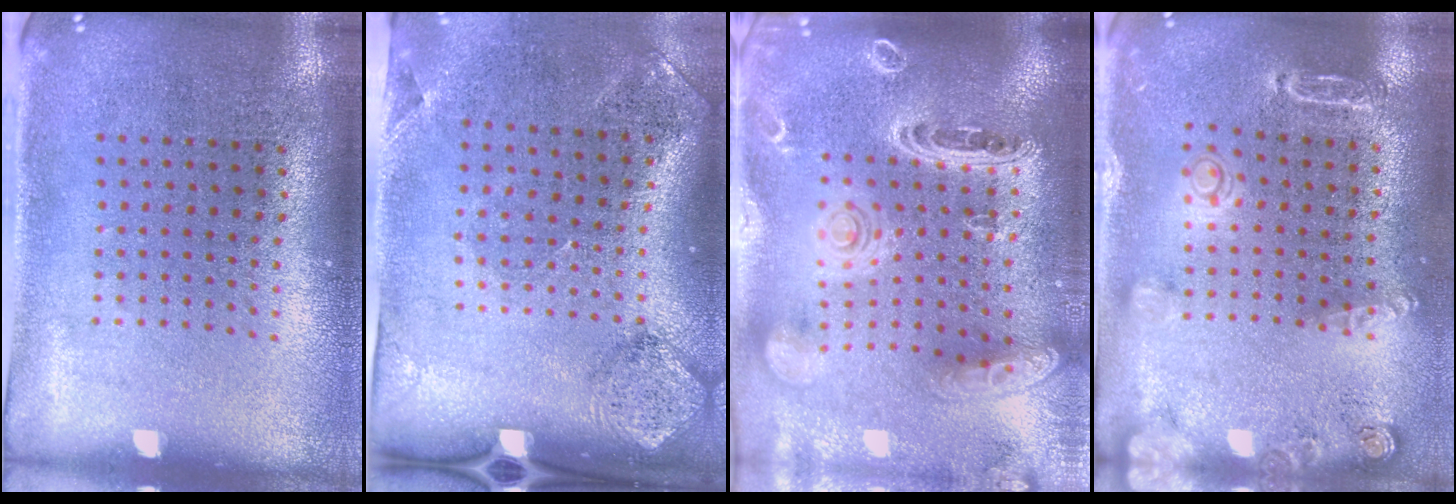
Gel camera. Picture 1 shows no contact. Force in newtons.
{"total": 1.8, "press": 1.2, "slide": 1.4}
{"total": 3.5, "press": 2.7, "slide": 2.1}
{"total": 1.8, "press": 1.8, "slide": 0.1}